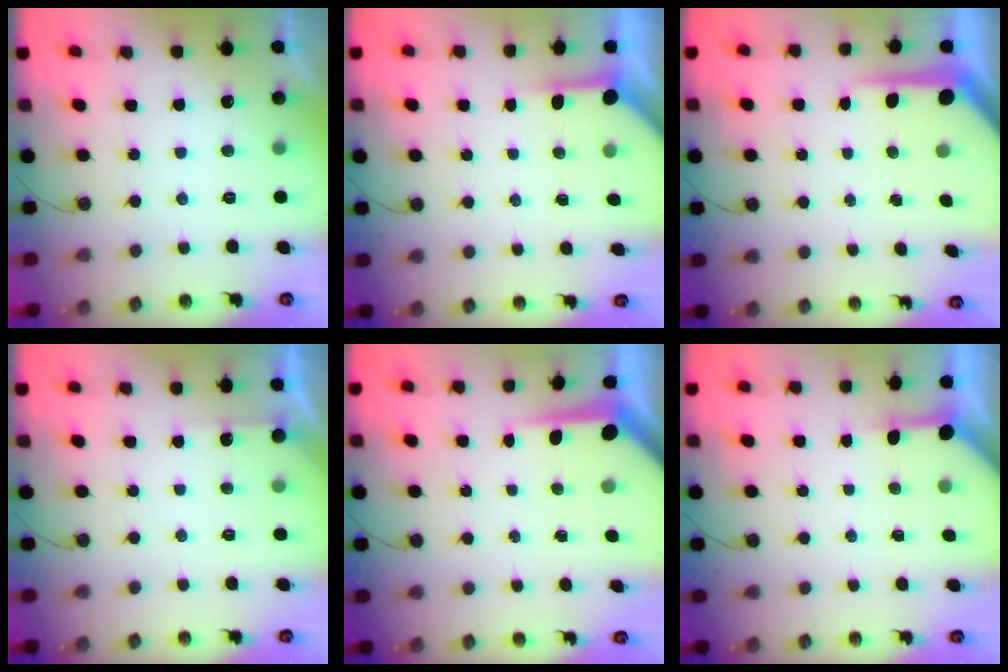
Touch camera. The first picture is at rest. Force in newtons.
{"total": 3.8, "press": 3.8, "slide": 0.4}
{"total": 7.8, "press": 7.7, "slide": 0.8}
{"total": 1.7, "press": 1.7, "slide": 0.3}
{"total": 5.4, "press": 5.4, "slide": 0.6}
{"total": 3.3, "press": 3.3, "slide": 0.3}